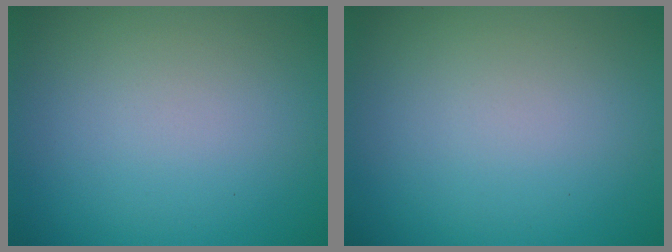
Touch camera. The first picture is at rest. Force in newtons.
{"total": 0.0}